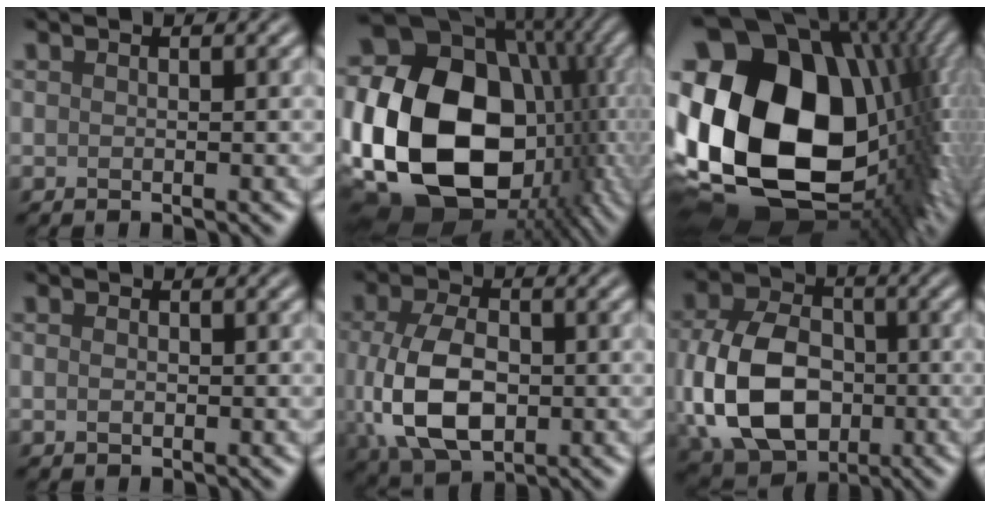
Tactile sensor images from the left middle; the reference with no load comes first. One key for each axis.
{"total": 22.0, "fx": -2.0, "fy": 16.5, "fz": 14.5, "tx": -0.326, "ty": -0.017, "tz": -0.015}
{"total": 21.1, "fx": 1.1, "fy": 14.2, "fz": 15.6, "tx": -0.351, "ty": -0.030, "tz": 0.052}
{"total": 1.0, "fx": -0.1, "fy": 0.7, "fz": 0.7, "tx": -0.015, "ty": 0.002, "tz": -0.004}
{"total": 8.5, "fx": -0.9, "fy": 5.4, "fz": 6.6, "tx": -0.158, "ty": -0.012, "tz": -0.010}
{"total": 12.0, "fx": -1.9, "fy": 8.5, "fz": 8.2, "tx": -0.190, "ty": -0.013, "tz": -0.040}